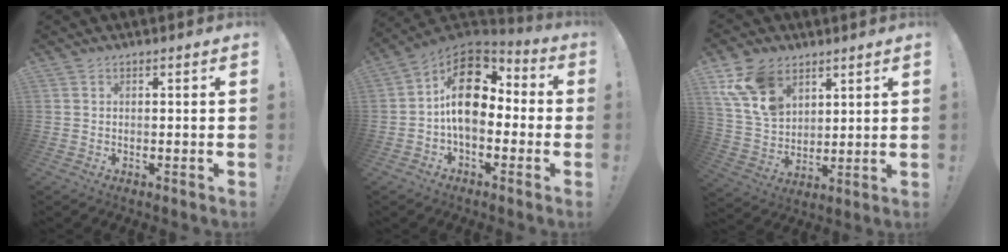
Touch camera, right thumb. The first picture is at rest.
{"total": 17.3, "force": [2.2, 11.1, 13.1], "torque": [-0.203, 0.006, 0.043]}
{"total": 14.9, "force": [8.4, 9.9, 7.3], "torque": [-0.147, -0.035, 0.168]}